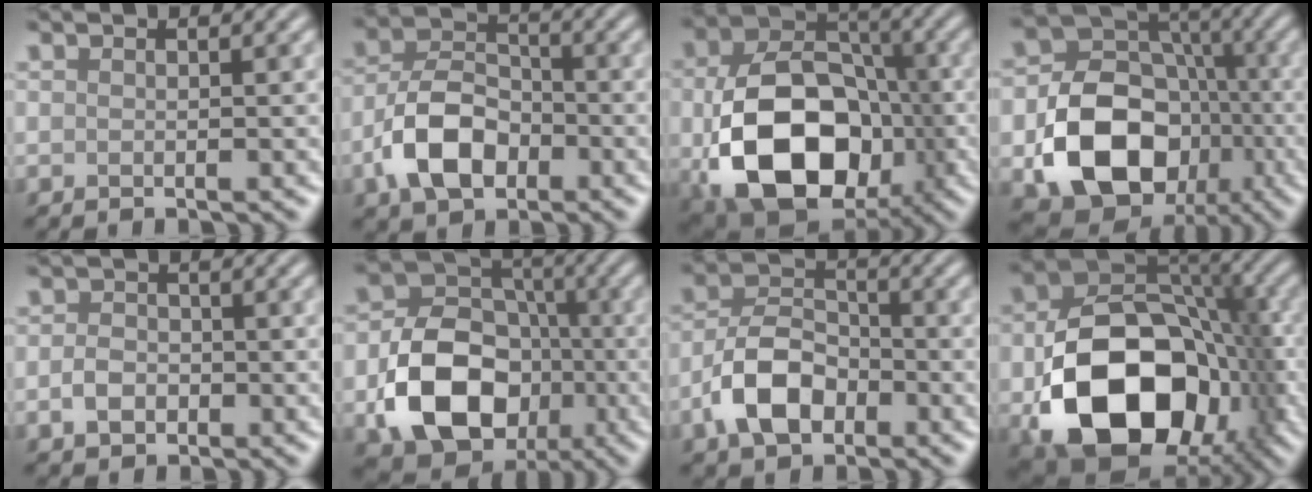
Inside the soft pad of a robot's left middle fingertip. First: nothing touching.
{"total": 6.5, "force": [-2.6, 4.2, 4.3], "torque": [-0.082, 0.008, -0.052]}
{"total": 13.5, "force": [-3.3, 9.5, 9.1], "torque": [-0.170, -0.028, -0.056]}
{"total": 12.3, "force": [-3.7, 9.3, 7.2], "torque": [-0.131, -0.011, -0.066]}
{"total": 2.1, "force": [-0.7, 1.7, 1.0], "torque": [-0.017, 0.004, -0.019]}
{"total": 10.6, "force": [-3.3, 7.8, 6.3], "torque": [-0.111, 0.002, -0.061]}
{"total": 6.0, "force": [-2.5, 3.8, 3.8], "torque": [-0.070, 0.009, -0.052]}
{"total": 15.1, "force": [-5.2, 10.1, 10.0], "torque": [-0.155, -0.023, -0.088]}